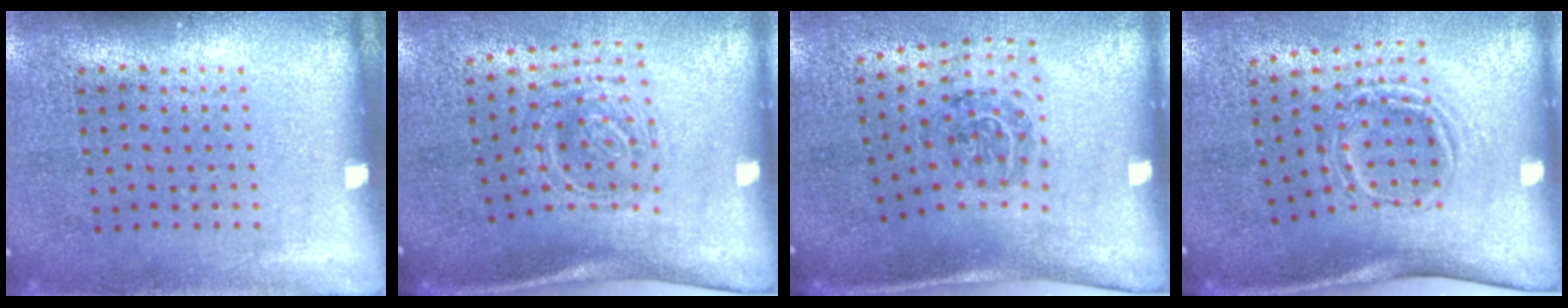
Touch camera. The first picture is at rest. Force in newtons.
{"total": 1.9, "press": 1.3, "slide": 1.4}
{"total": 1.7, "press": 1.1, "slide": 1.4}
{"total": 1.9, "press": 1.2, "slide": 1.4}